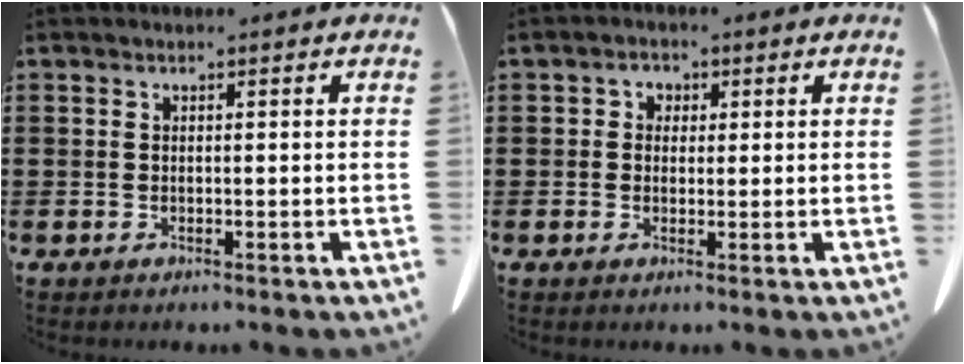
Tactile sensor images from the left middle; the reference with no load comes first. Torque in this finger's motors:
{"motor_torque": [0.01, 0.09, 0.01, 0.00]}